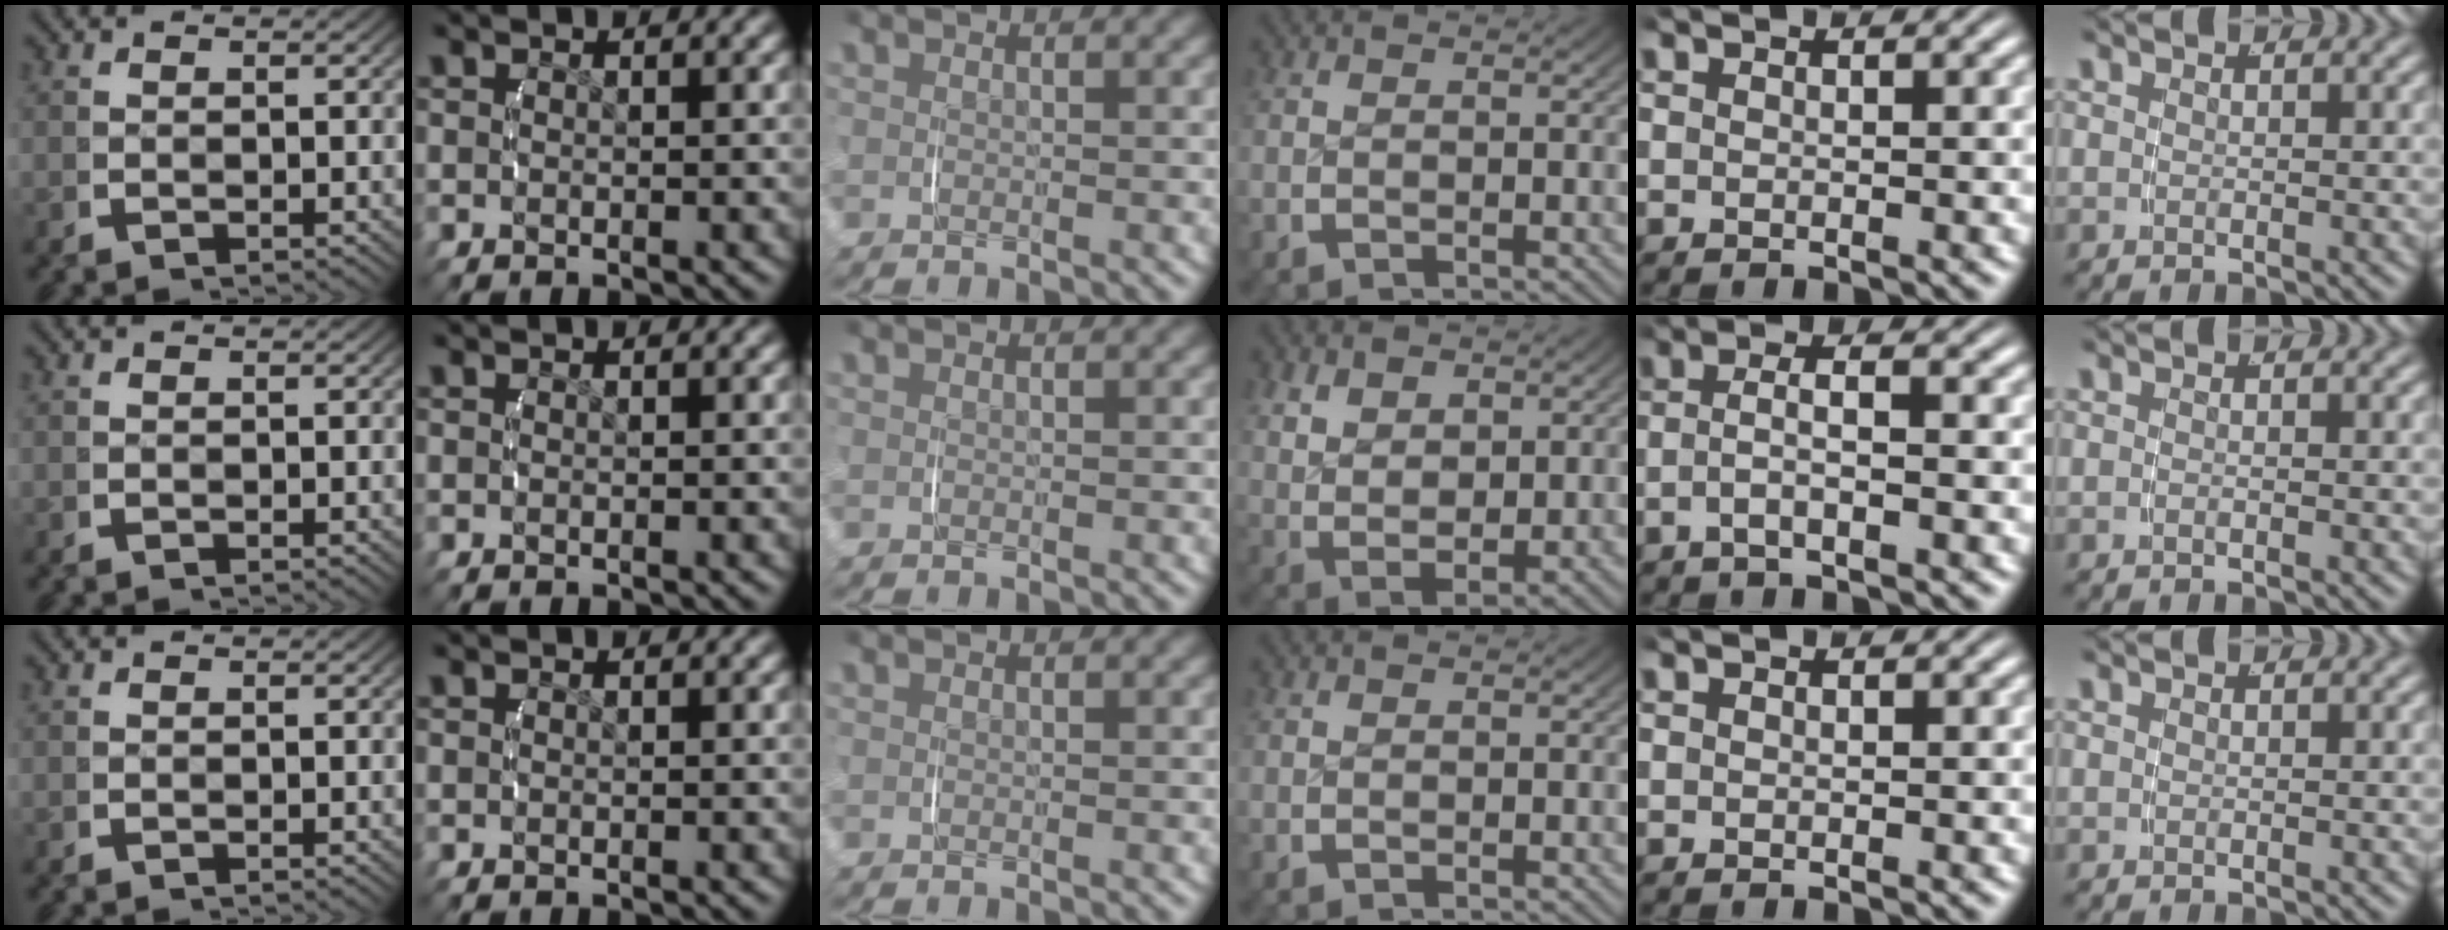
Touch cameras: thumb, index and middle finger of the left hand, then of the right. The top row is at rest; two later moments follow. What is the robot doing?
{"motion": "lift_and_place", "object": "scarf"}